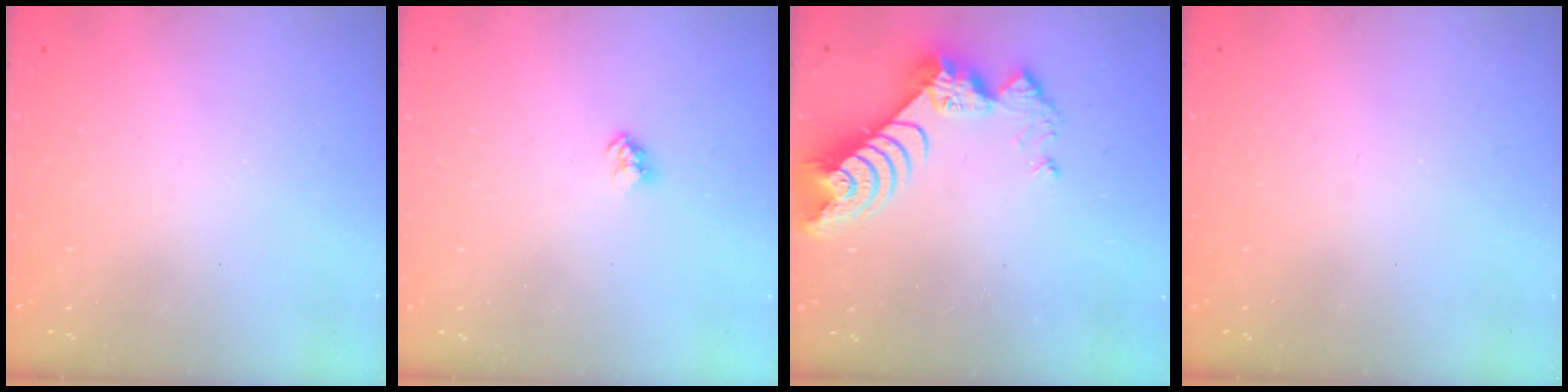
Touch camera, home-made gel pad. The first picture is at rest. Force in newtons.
{"total": 2.4, "press": 2.4, "slide": 0.2}
{"total": 9.9, "press": 9.9, "slide": 0.8}
{"total": 0.0}